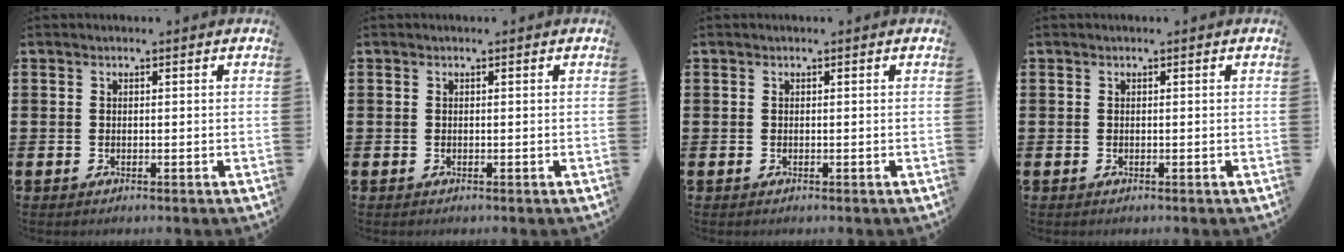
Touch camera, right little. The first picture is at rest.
{"total": 0.0}
{"total": 0.0}
{"total": 0.0}